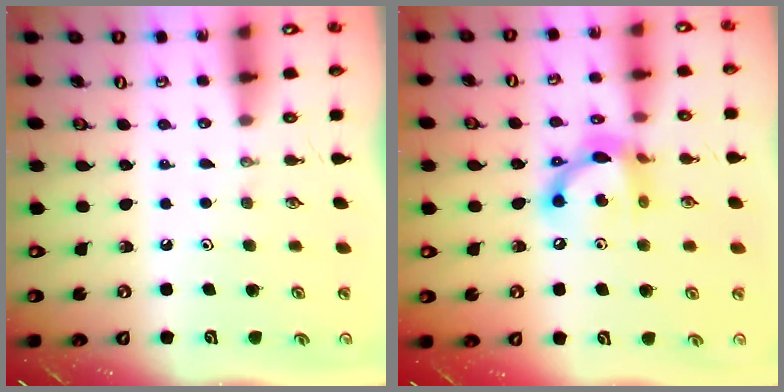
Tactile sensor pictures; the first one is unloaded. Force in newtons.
{"total": 13.5, "press": 13.4, "slide": 1.0}